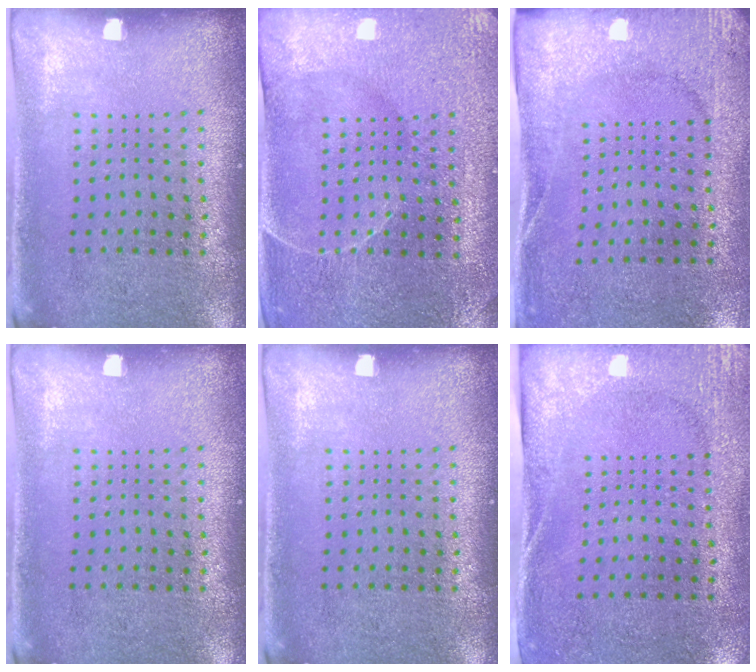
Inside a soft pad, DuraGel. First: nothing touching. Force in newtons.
{"total": 3.4, "press": 3.4, "slide": 0.4}
{"total": 2.7, "press": 2.3, "slide": 1.3}
{"total": 0.0}
{"total": 0.0}
{"total": 2.8, "press": 2.2, "slide": 1.7}